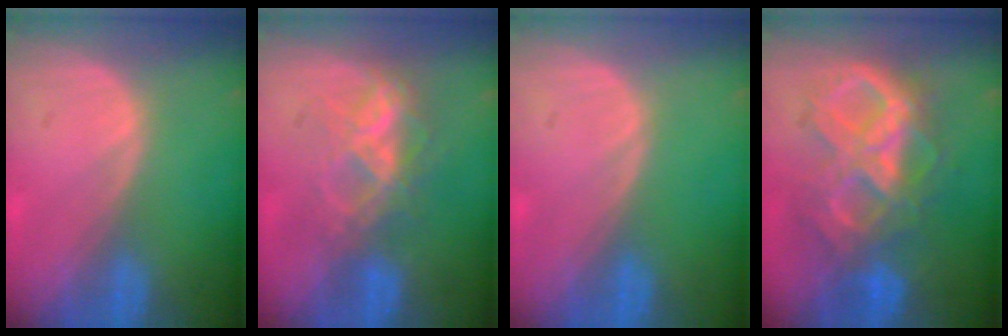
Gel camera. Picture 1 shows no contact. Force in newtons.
{"total": 7.2, "press": 6.1, "slide": 3.8}
{"total": 0.0}
{"total": 10.6, "press": 10.5, "slide": 1.1}